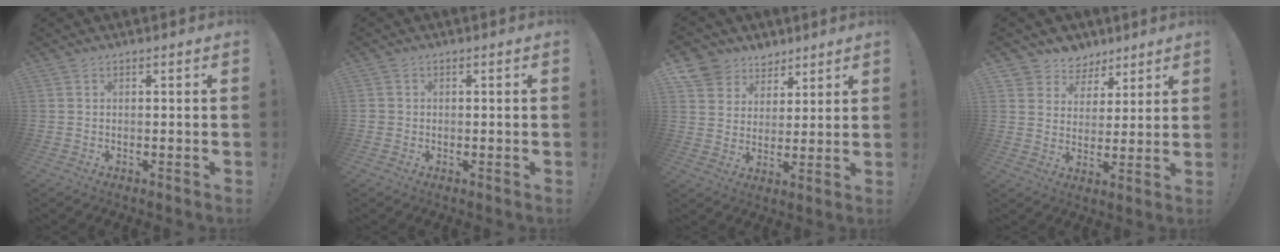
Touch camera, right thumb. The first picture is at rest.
{"total": 1.3, "force": [-0.6, 1.1, 0.5], "torque": [-0.008, 0.005, -0.011]}
{"total": 9.1, "force": [6.1, 6.7, 0.9], "torque": [-0.026, -0.047, 0.124]}
{"total": 6.9, "force": [4.0, 5.6, 0.4], "torque": [-0.006, -0.033, 0.081]}